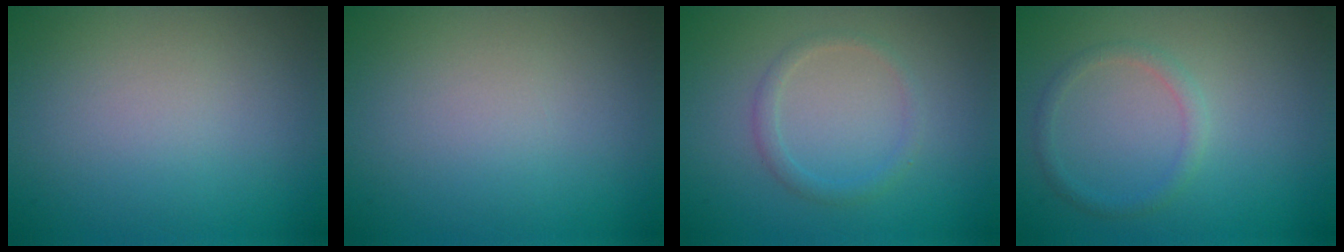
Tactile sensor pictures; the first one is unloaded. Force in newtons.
{"total": 0.0}
{"total": 1.4, "press": 1.4, "slide": 0.1}
{"total": 1.3, "press": 1.3, "slide": 0.0}